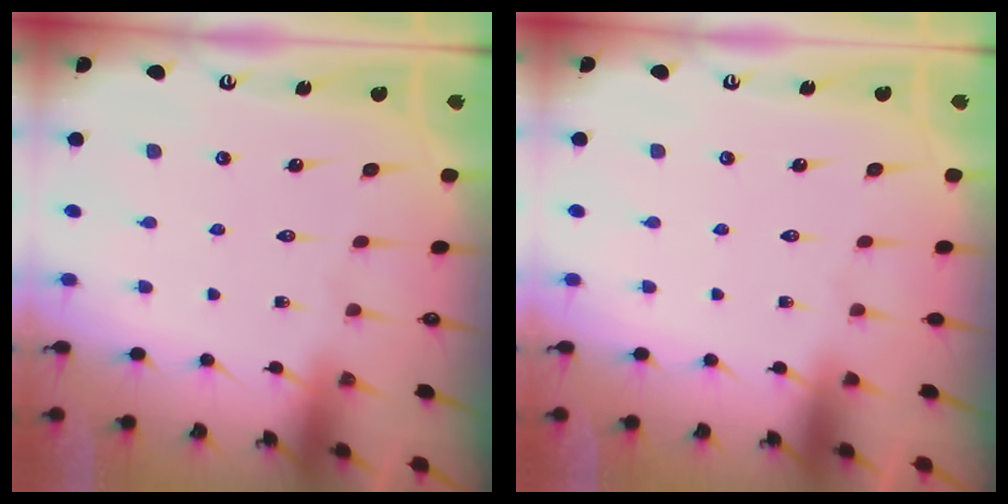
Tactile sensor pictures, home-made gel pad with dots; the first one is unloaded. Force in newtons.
{"total": 0.0}